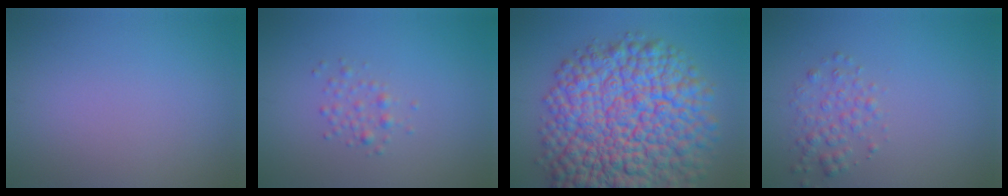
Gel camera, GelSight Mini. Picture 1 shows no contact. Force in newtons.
{"total": 1.3, "press": 1.3, "slide": 0.0}
{"total": 16.9, "press": 16.9, "slide": 0.7}
{"total": 2.0, "press": 2.0, "slide": 0.1}